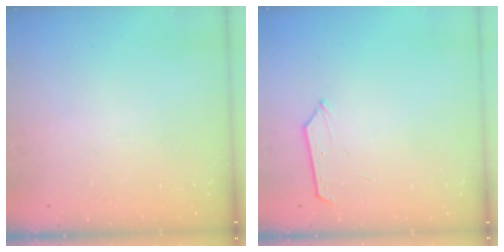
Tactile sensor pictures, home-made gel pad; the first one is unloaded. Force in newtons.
{"total": 5.6, "press": 5.5, "slide": 0.7}